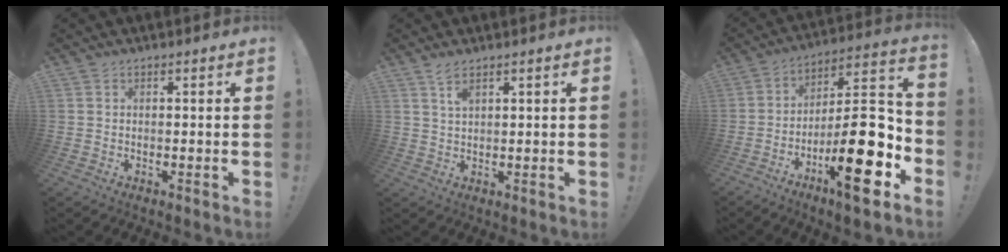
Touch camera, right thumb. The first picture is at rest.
{"total": 3.3, "force": [2.1, 1.0, 2.3], "torque": [-0.043, -0.006, 0.036]}
{"total": 21.8, "force": [-8.9, 5.5, 19.1], "torque": [-0.298, 0.043, -0.142]}